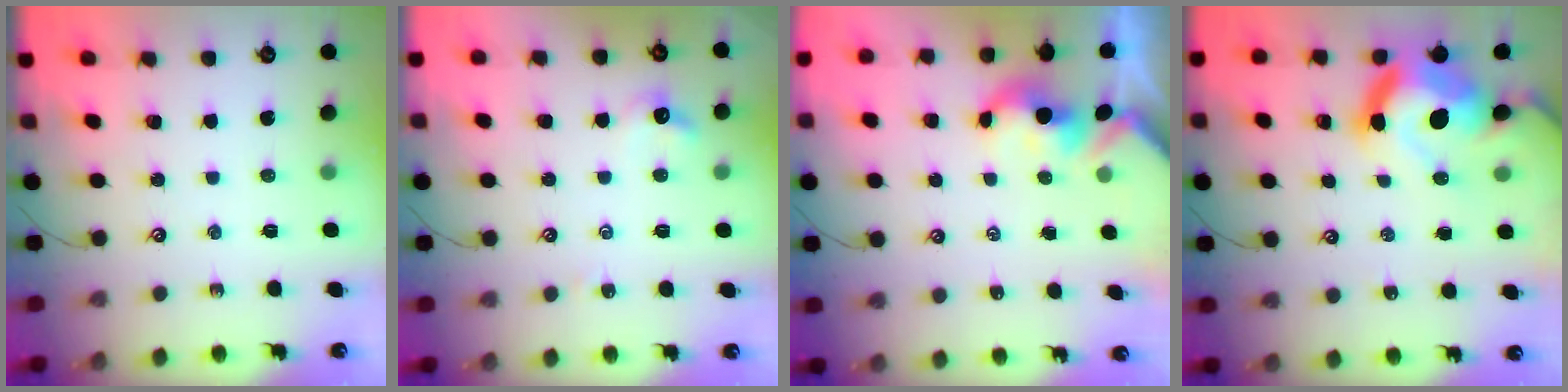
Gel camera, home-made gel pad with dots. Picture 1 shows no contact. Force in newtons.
{"total": 2.7, "press": 2.7, "slide": 0.5}
{"total": 1.6, "press": 1.6, "slide": 0.2}
{"total": 18.4, "press": 18.2, "slide": 2.3}